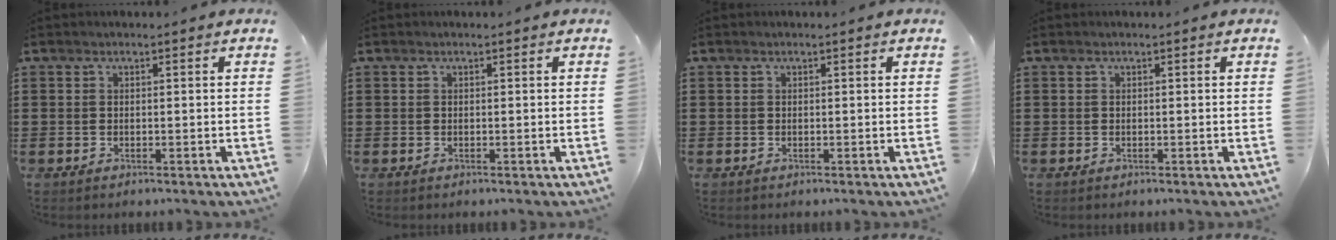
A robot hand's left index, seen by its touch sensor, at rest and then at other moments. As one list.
[{"total": 0.0}, {"total": 0.0}, {"total": 0.0}]